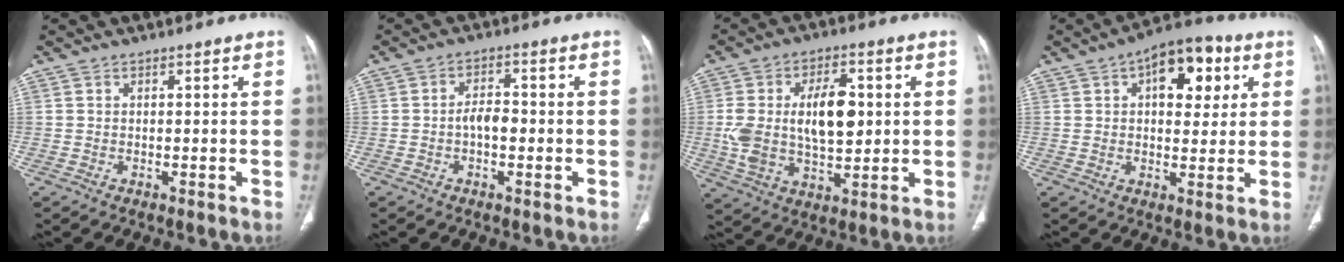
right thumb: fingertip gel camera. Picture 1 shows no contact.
{"total": 3.9, "force": [-0.8, 2.1, 3.2], "torque": [-0.049, 0.013, -0.018]}
{"total": 15.2, "force": [1.5, 8.3, 12.6], "torque": [-0.216, 0.007, 0.033]}
{"total": 12.8, "force": [4.4, 7.1, 9.7], "torque": [-0.096, 0.007, 0.059]}